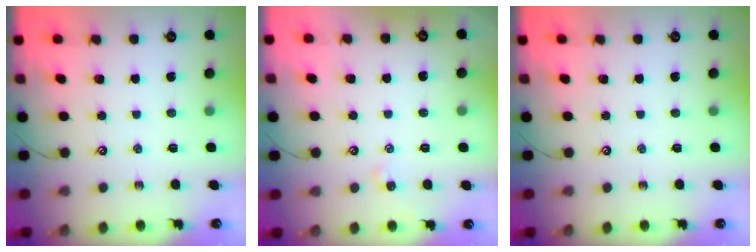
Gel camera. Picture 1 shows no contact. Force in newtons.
{"total": 0.0}
{"total": 0.0}